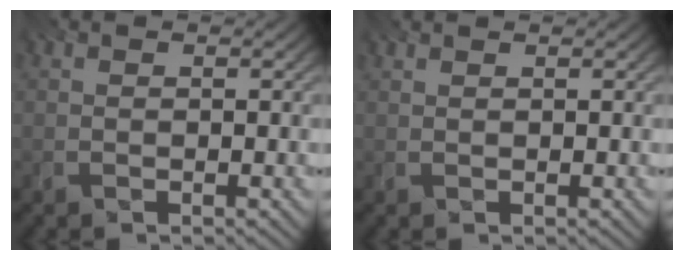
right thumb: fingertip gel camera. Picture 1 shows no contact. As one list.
[{"total": 0.9, "force": [0.9, 0.1, 0.3], "torque": [-0.007, -0.001, 0.012]}]